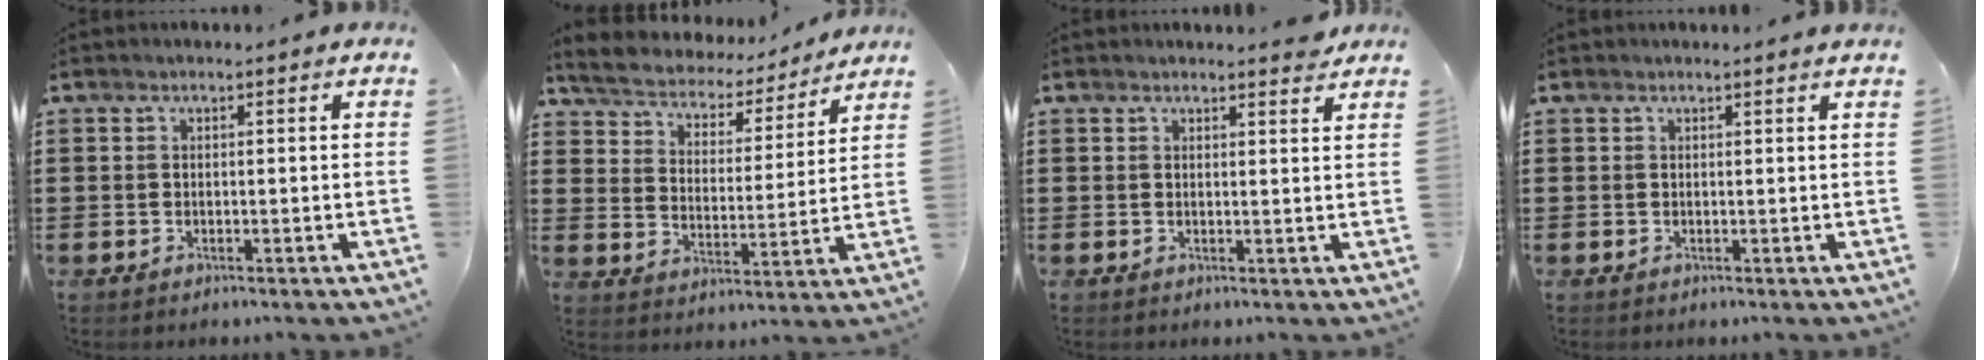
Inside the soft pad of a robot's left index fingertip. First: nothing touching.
{"total": 4.6, "force": [4.5, 1.0, 0.4], "torque": [-0.035, -0.031, 0.072]}
{"total": 2.1, "force": [2.0, 0.2, 0.5], "torque": [-0.006, -0.003, 0.037]}
{"total": 0.6, "force": [0.5, -0.1, 0.3], "torque": [-0.005, -0.002, 0.010]}